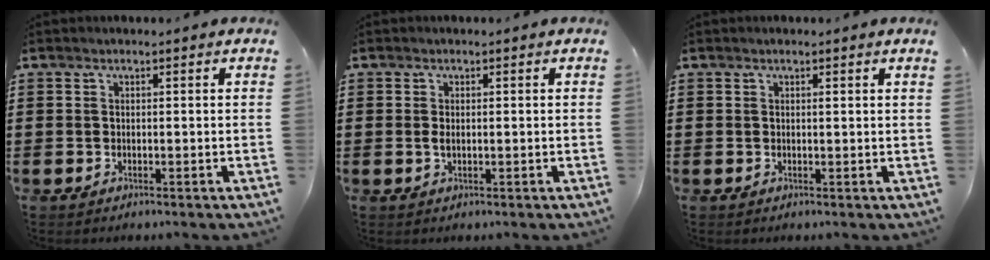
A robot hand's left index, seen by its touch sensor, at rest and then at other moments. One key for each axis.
{"total": 1.1, "fx": 0.0, "fy": 0.5, "fz": 1.0, "tx": -0.028, "ty": 0.000, "tz": -0.005}
{"total": 0.7, "fx": 0.3, "fy": -0.2, "fz": 0.6, "tx": -0.010, "ty": -0.004, "tz": 0.007}